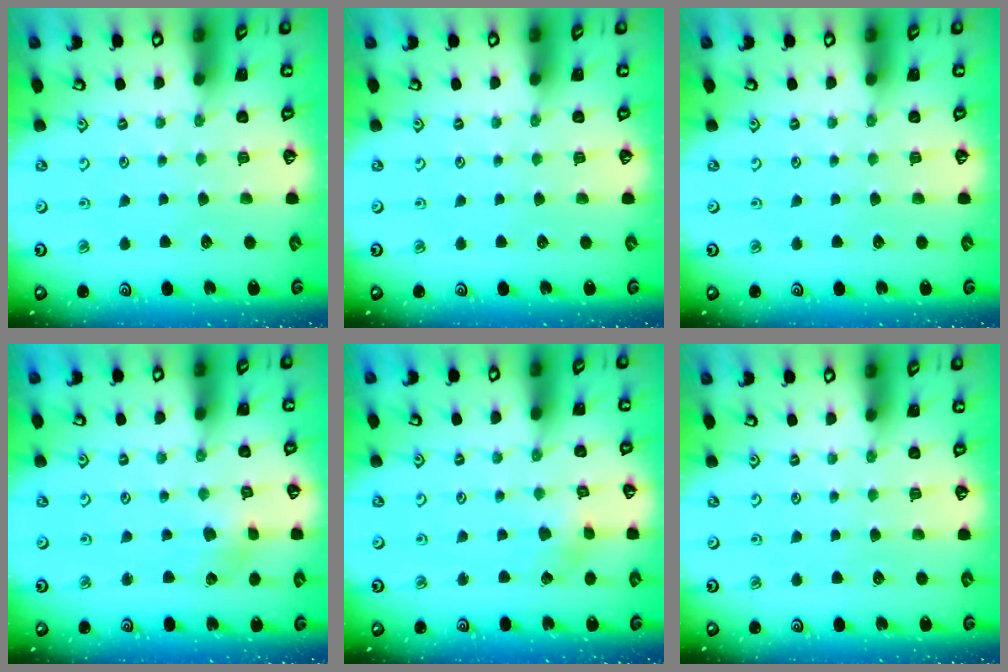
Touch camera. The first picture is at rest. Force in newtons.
{"total": 0.0}
{"total": 0.0}
{"total": 2.4, "press": 2.3, "slide": 0.5}
{"total": 2.5, "press": 2.5, "slide": 0.3}
{"total": 0.0}